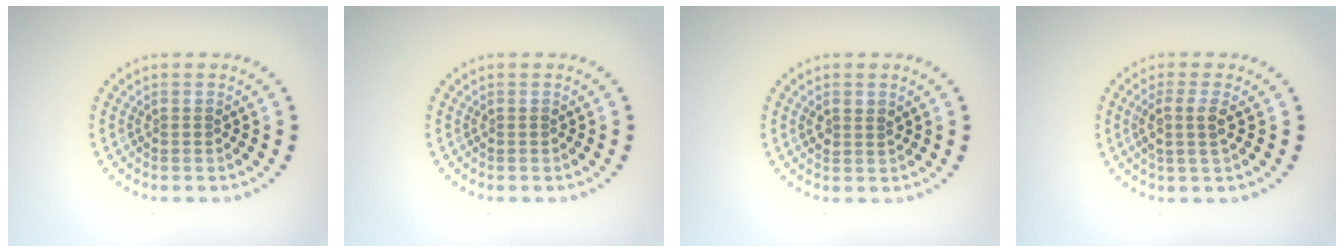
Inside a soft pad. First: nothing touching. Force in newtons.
{"total": 0.0}
{"total": 1.2, "press": 1.1, "slide": 0.5}
{"total": 2.4, "press": 2.0, "slide": 1.3}